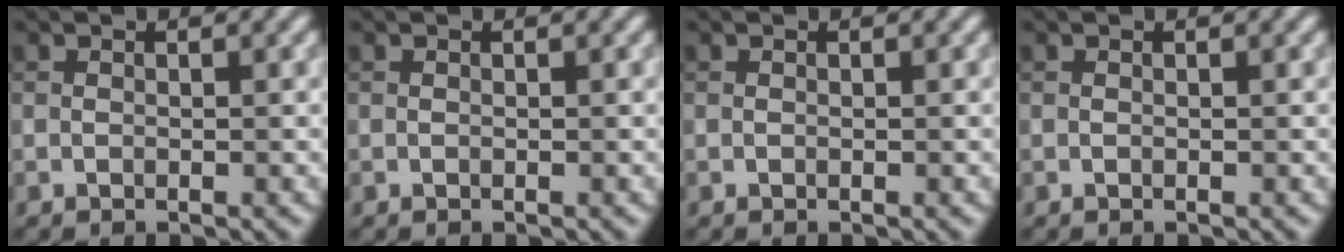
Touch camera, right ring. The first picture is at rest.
{"total": 0.0}
{"total": 0.0}
{"total": 0.0}